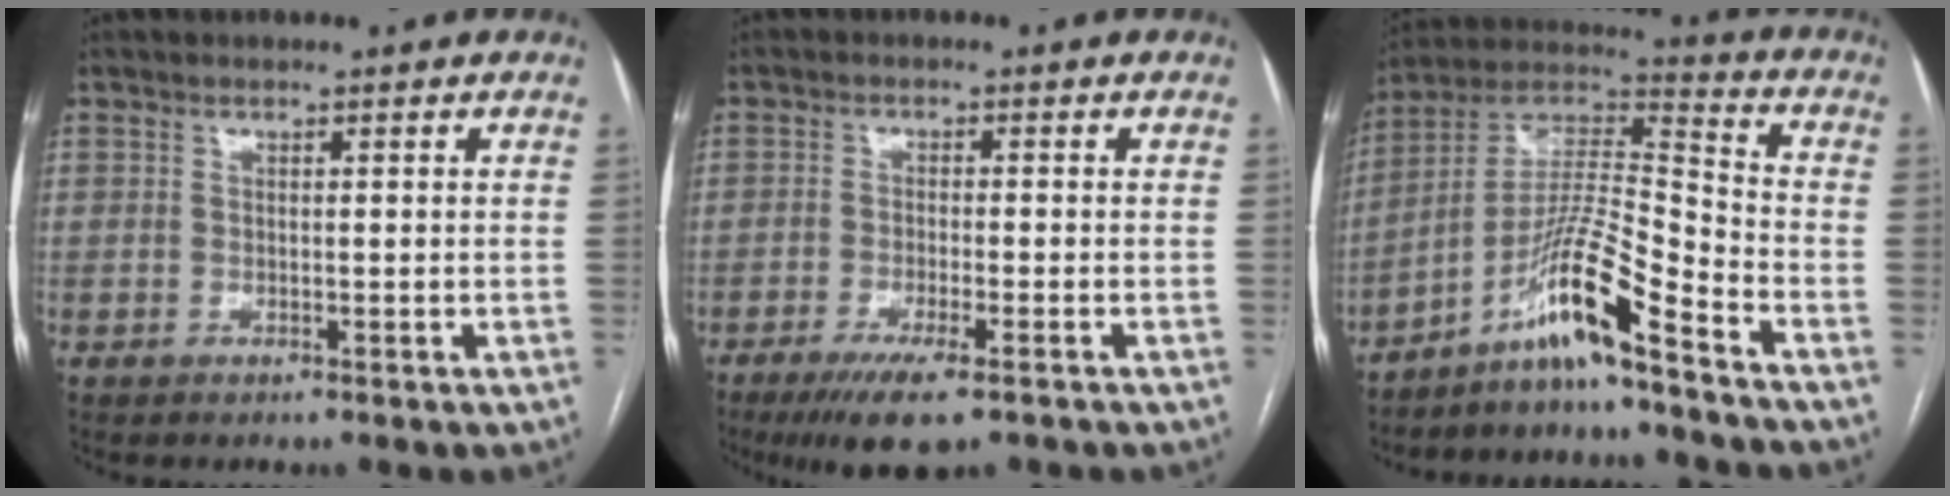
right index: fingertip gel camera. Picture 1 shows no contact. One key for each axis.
{"total": 7.5, "fx": -5.0, "fy": 1.0, "fz": 5.6, "tx": -0.093, "ty": -0.019, "tz": -0.077}
{"total": 13.0, "fx": -8.9, "fy": -0.5, "fz": 9.4, "tx": -0.181, "ty": 0.009, "tz": -0.164}